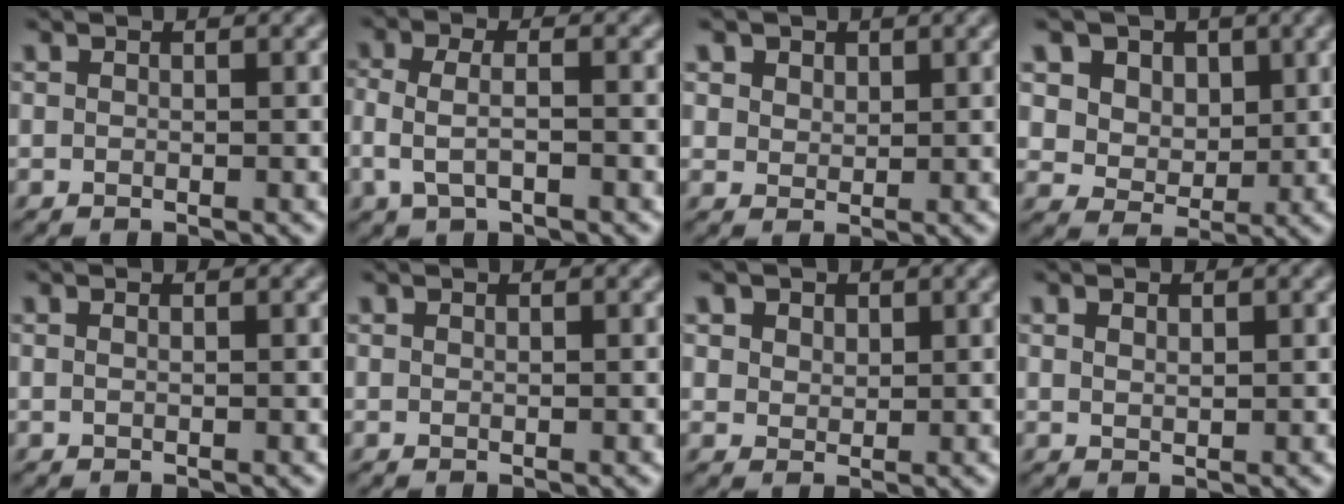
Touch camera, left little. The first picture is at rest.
{"total": 2.9, "force": [-0.9, 1.2, 2.5], "torque": [-0.071, -0.006, -0.013]}
{"total": 3.2, "force": [1.9, 2.2, 1.3], "torque": [-0.050, 0.001, 0.039]}
{"total": 7.8, "force": [3.7, 6.0, 3.5], "torque": [-0.072, -0.002, 0.056]}
{"total": 0.0}
{"total": 0.0}
{"total": 3.6, "force": [2.0, 2.5, 1.6], "torque": [-0.052, 0.002, 0.036]}
{"total": 0.8, "force": [0.4, 0.4, 0.5], "torque": [-0.012, 0.000, 0.011]}